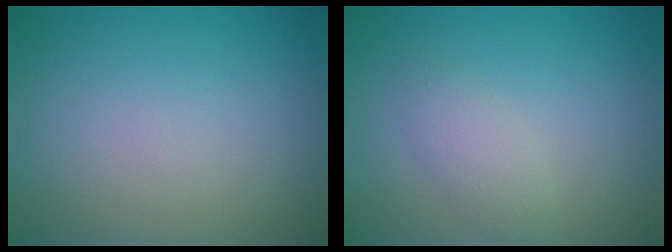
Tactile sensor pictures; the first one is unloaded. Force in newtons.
{"total": 1.9, "press": 1.9, "slide": 0.1}